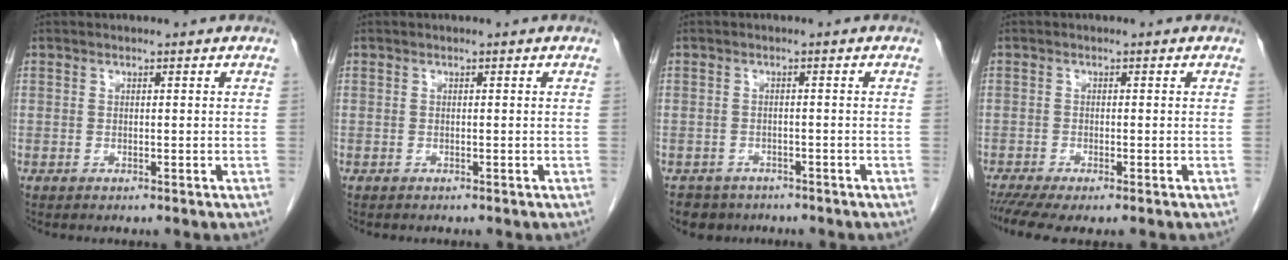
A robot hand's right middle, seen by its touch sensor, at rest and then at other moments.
{"total": 0.0}
{"total": 3.9, "force": [-3.1, 2.4, 0.0], "torque": [-0.005, 0.003, -0.048]}
{"total": 5.2, "force": [-4.0, 0.8, 3.3], "torque": [-0.054, -0.013, -0.067]}